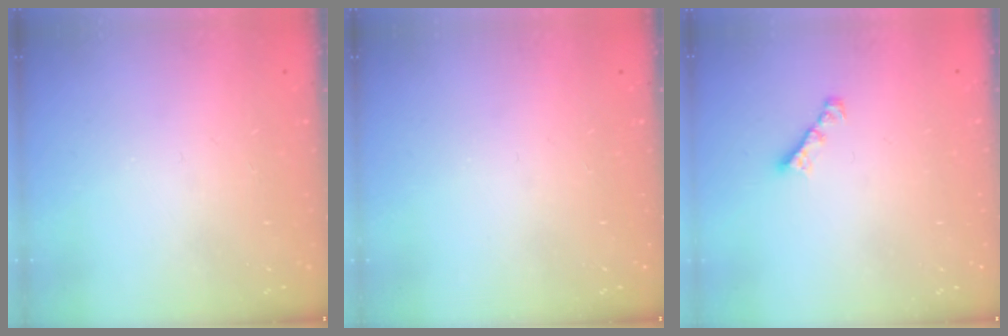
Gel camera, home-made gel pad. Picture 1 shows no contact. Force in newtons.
{"total": 0.0}
{"total": 1.7, "press": 1.6, "slide": 0.5}